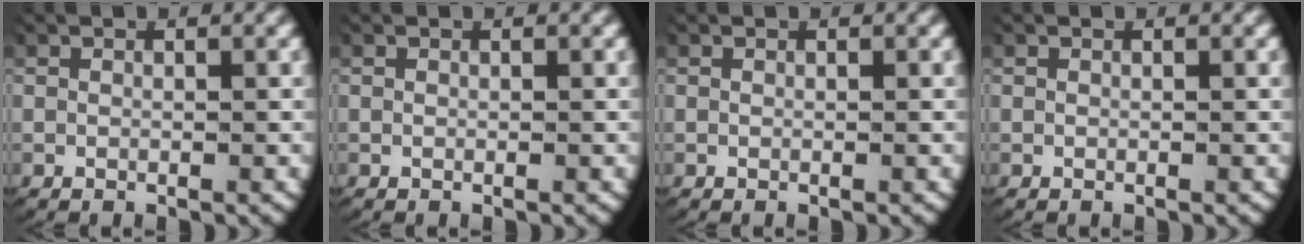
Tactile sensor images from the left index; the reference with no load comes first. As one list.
[{"total": 0.0}, {"total": 0.0}, {"total": 0.0}]